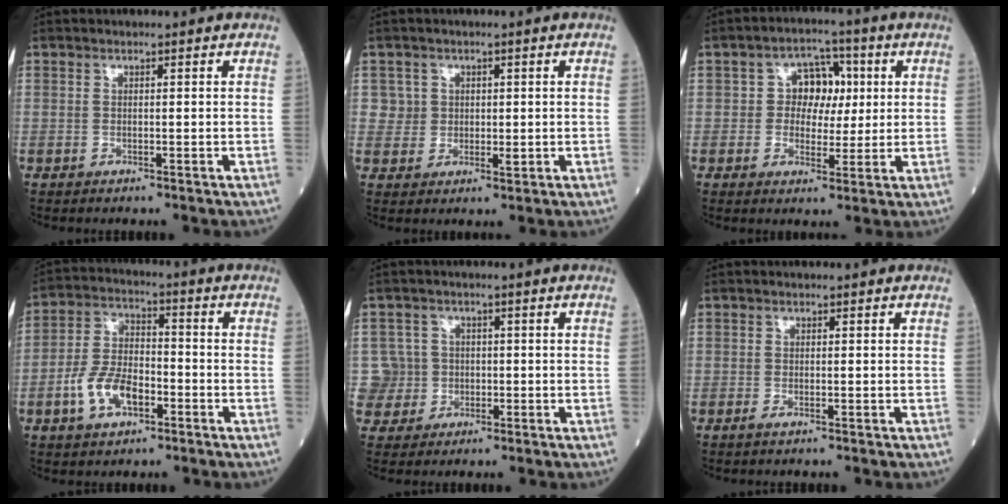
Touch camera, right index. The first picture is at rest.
{"total": 3.2, "force": [1.0, 3.0, 0.0], "torque": [0.014, -0.002, 0.014]}
{"total": 6.3, "force": [1.0, 4.8, 3.9], "torque": [-0.052, 0.021, 0.014]}
{"total": 8.8, "force": [-3.5, 4.7, 6.6], "torque": [-0.139, 0.011, -0.068]}
{"total": 4.7, "force": [-0.4, 4.7, -0.7], "torque": [0.026, 0.012, -0.007]}
{"total": 0.5, "force": [-0.3, 0.1, 0.4], "torque": [-0.009, -0.002, -0.006]}